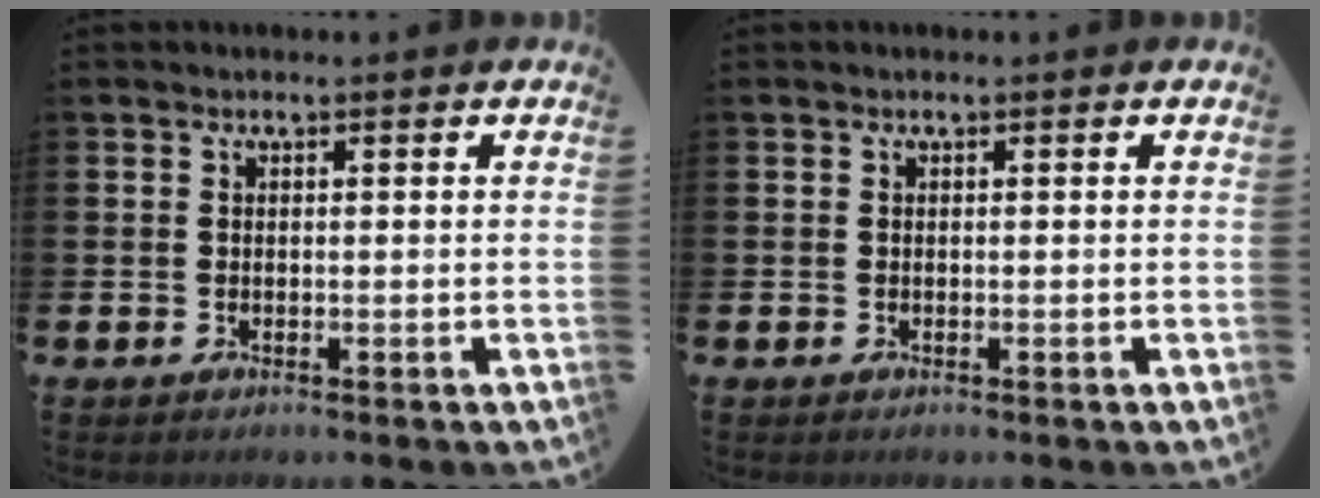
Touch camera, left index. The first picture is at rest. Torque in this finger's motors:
{"motor_torque": [0.00, 0.00, 0.00, -0.01]}